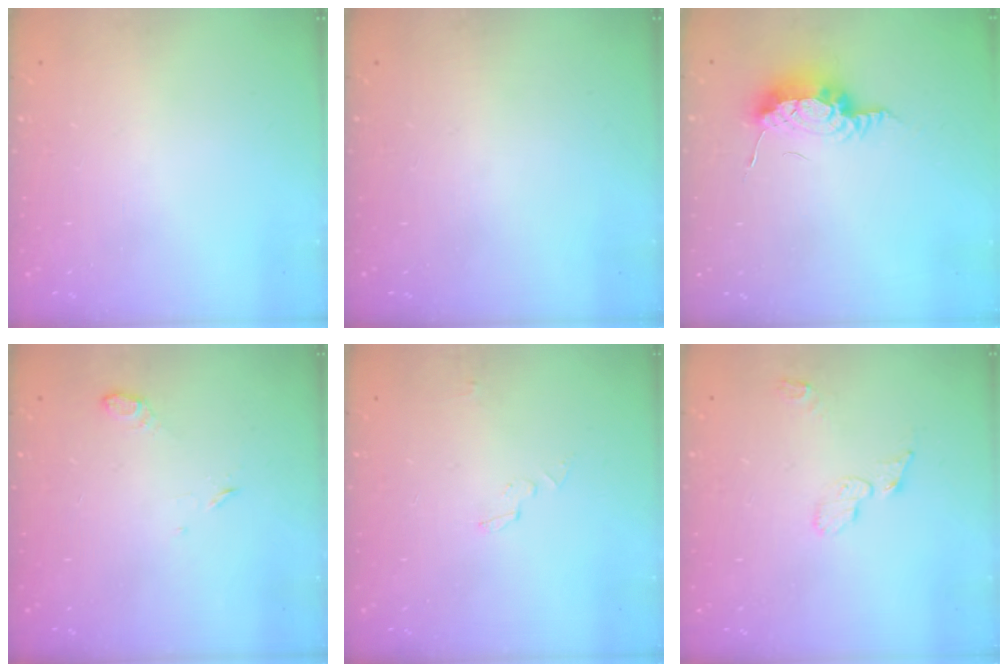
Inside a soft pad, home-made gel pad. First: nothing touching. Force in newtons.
{"total": 0.0}
{"total": 8.5, "press": 8.3, "slide": 1.8}
{"total": 4.0, "press": 4.0, "slide": 0.6}
{"total": 3.1, "press": 3.1, "slide": 0.2}
{"total": 5.4, "press": 5.4, "slide": 0.2}